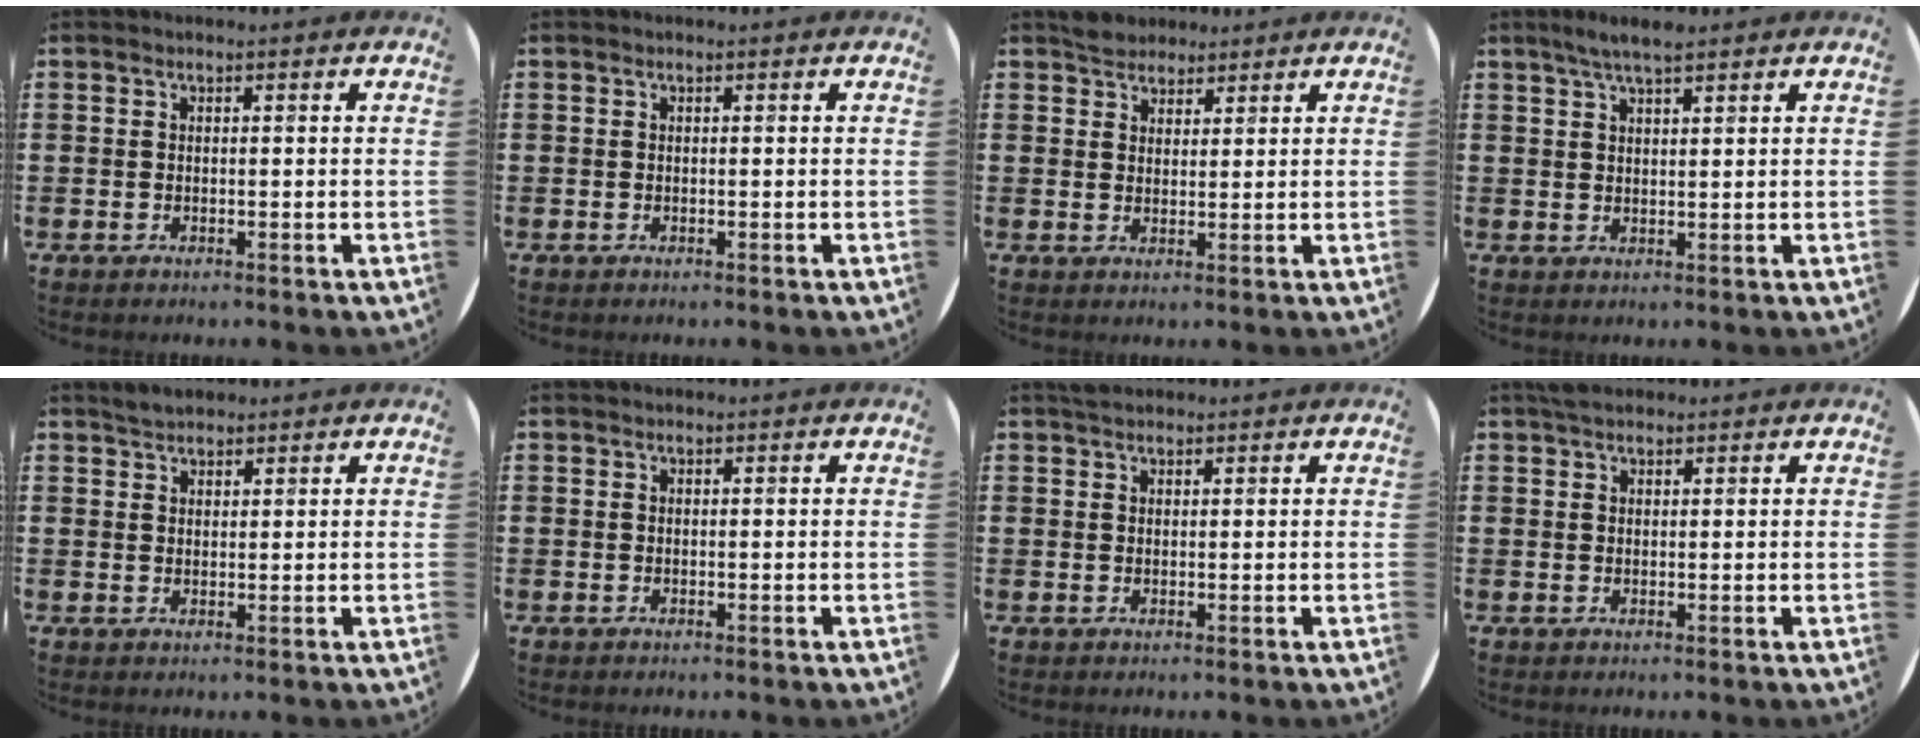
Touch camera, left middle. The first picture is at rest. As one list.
[{"total": 0.0}, {"total": 2.7, "force": [2.5, 1.1, -0.1], "torque": [0.003, 0.004, 0.048]}, {"total": 3.6, "force": [2.9, 0.5, 2.1], "torque": [-0.037, 0.000, 0.049]}, {"total": 2.1, "force": [2.0, 0.6, 0.2], "torque": [0.000, 0.001, 0.037]}, {"total": 0.0}, {"total": 1.2, "force": [1.1, 0.4, 0.2], "torque": [-0.006, 0.003, 0.022]}, {"total": 1.7, "force": [1.5, 0.6, 0.6], "torque": [-0.007, 0.001, 0.027]}]